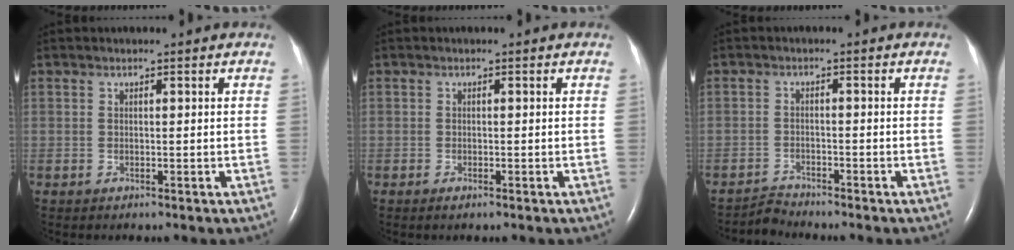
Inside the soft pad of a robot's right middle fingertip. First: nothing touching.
{"total": 0.7, "force": [-0.5, 0.1, 0.6], "torque": [-0.011, -0.001, -0.006]}
{"total": 2.3, "force": [-2.1, -0.4, -0.8], "torque": [0.020, -0.017, -0.039]}